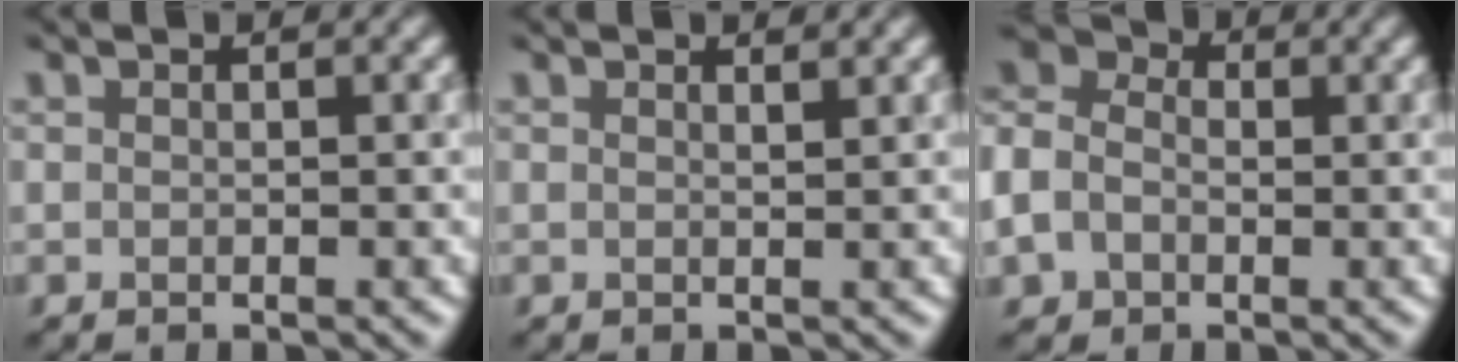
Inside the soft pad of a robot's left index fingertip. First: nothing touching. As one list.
[{"total": 1.3, "force": [0.9, 0.5, 0.8], "torque": [-0.001, 0.004, -0.004]}, {"total": 6.2, "force": [-0.8, 5.0, 3.5], "torque": [-0.095, 0.007, -0.022]}]